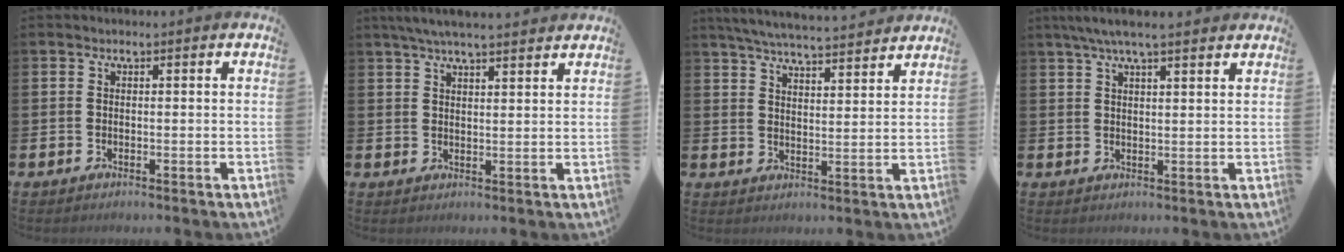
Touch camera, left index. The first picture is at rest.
{"total": 4.8, "force": [4.4, 0.3, 1.9], "torque": [-0.047, -0.009, 0.081]}
{"total": 6.0, "force": [5.9, 0.3, 1.3], "torque": [-0.043, -0.035, 0.104]}
{"total": 5.2, "force": [4.4, 0.6, 2.7], "torque": [-0.063, -0.002, 0.078]}